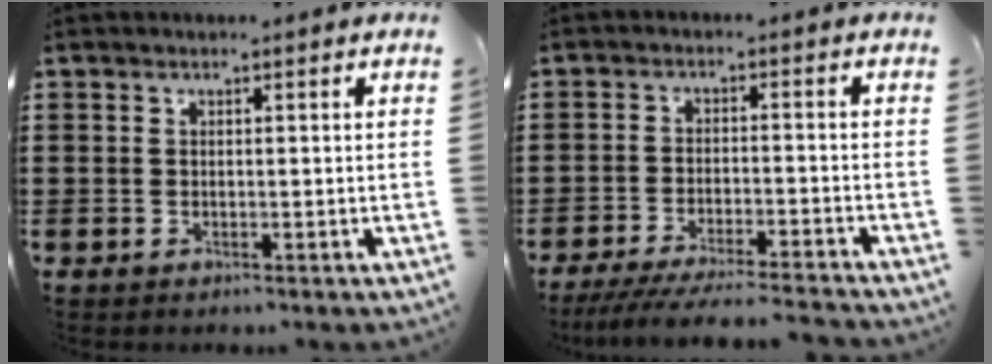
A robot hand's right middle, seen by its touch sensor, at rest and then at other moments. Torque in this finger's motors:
{"motor_torque": [2.14, 0.00, 0.27, 0.13]}